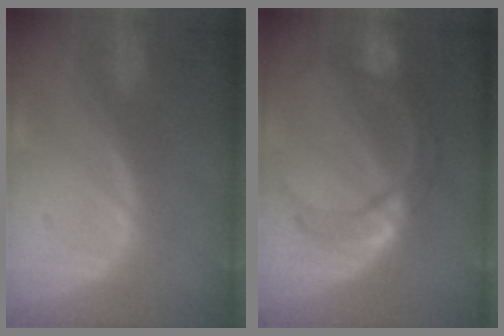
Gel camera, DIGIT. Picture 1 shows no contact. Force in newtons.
{"total": 7.8, "press": 7.8, "slide": 0.3}